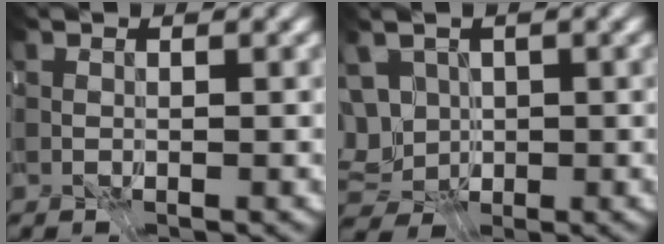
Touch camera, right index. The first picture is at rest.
{"total": 6.5, "force": [-0.3, 5.3, 3.7], "torque": [-0.067, 0.009, -0.030]}